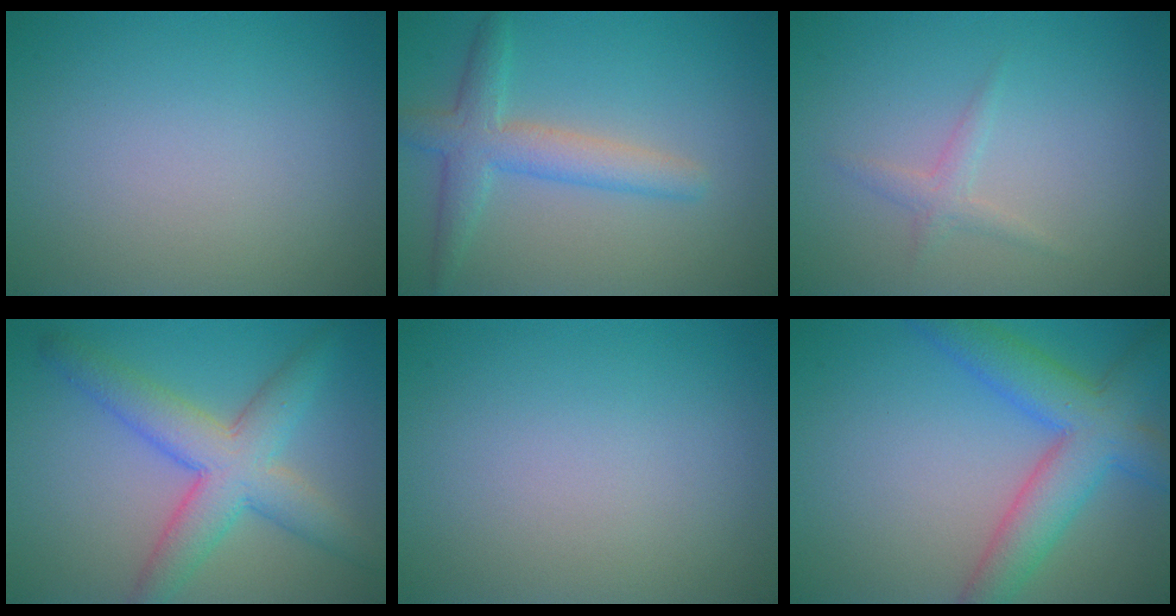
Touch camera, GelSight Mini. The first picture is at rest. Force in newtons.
{"total": 3.9, "press": 3.9, "slide": 0.1}
{"total": 1.4, "press": 1.4, "slide": 0.0}
{"total": 6.4, "press": 6.4, "slide": 0.2}
{"total": 0.0}
{"total": 6.8, "press": 6.8, "slide": 0.2}